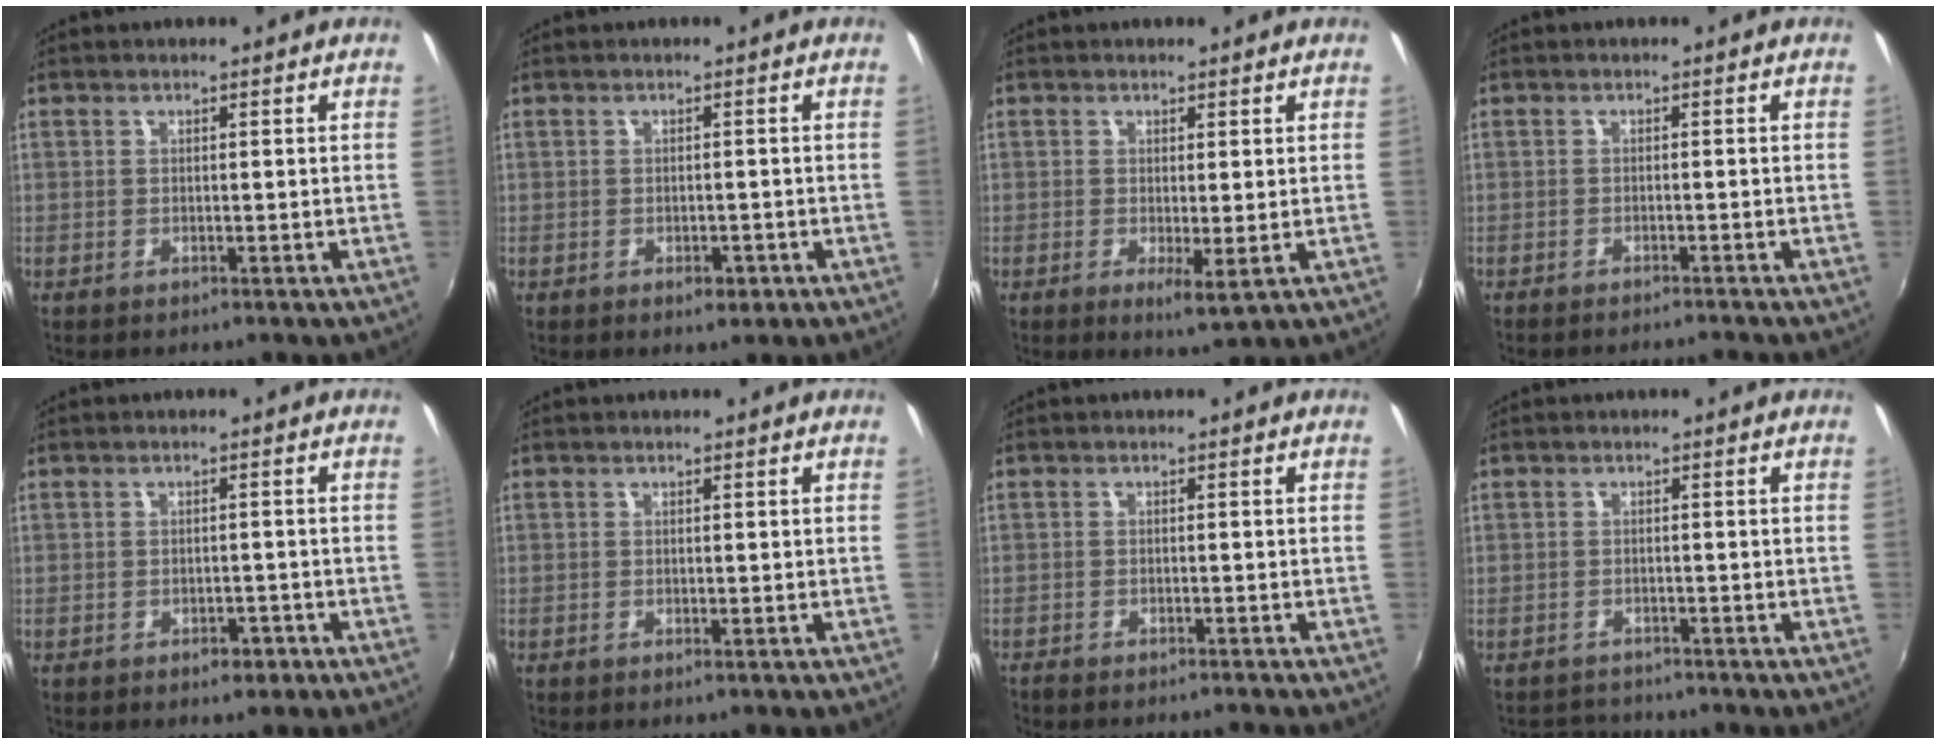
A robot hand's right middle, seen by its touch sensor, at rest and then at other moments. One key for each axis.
{"total": 2.2, "fx": -1.1, "fy": 1.3, "fz": 1.4, "tx": -0.022, "ty": -0.003, "tz": -0.013}
{"total": 3.0, "fx": -0.1, "fy": 0.4, "fz": 2.9, "tx": -0.052, "ty": -0.013, "tz": -0.002}
{"total": 4.0, "fx": -3.8, "fy": 0.0, "fz": 1.2, "tx": -0.034, "ty": -0.010, "tz": -0.062}
{"total": 2.7, "fx": -1.7, "fy": 1.6, "fz": 1.3, "tx": -0.024, "ty": -0.001, "tz": -0.018}
{"total": 0.0}
{"total": 3.3, "fx": -3.1, "fy": 0.3, "fz": 1.0, "tx": -0.035, "ty": -0.012, "tz": -0.052}
{"total": 2.9, "fx": -2.6, "fy": 1.3, "fz": -0.5, "tx": -0.003, "ty": 0.009, "tz": -0.049}